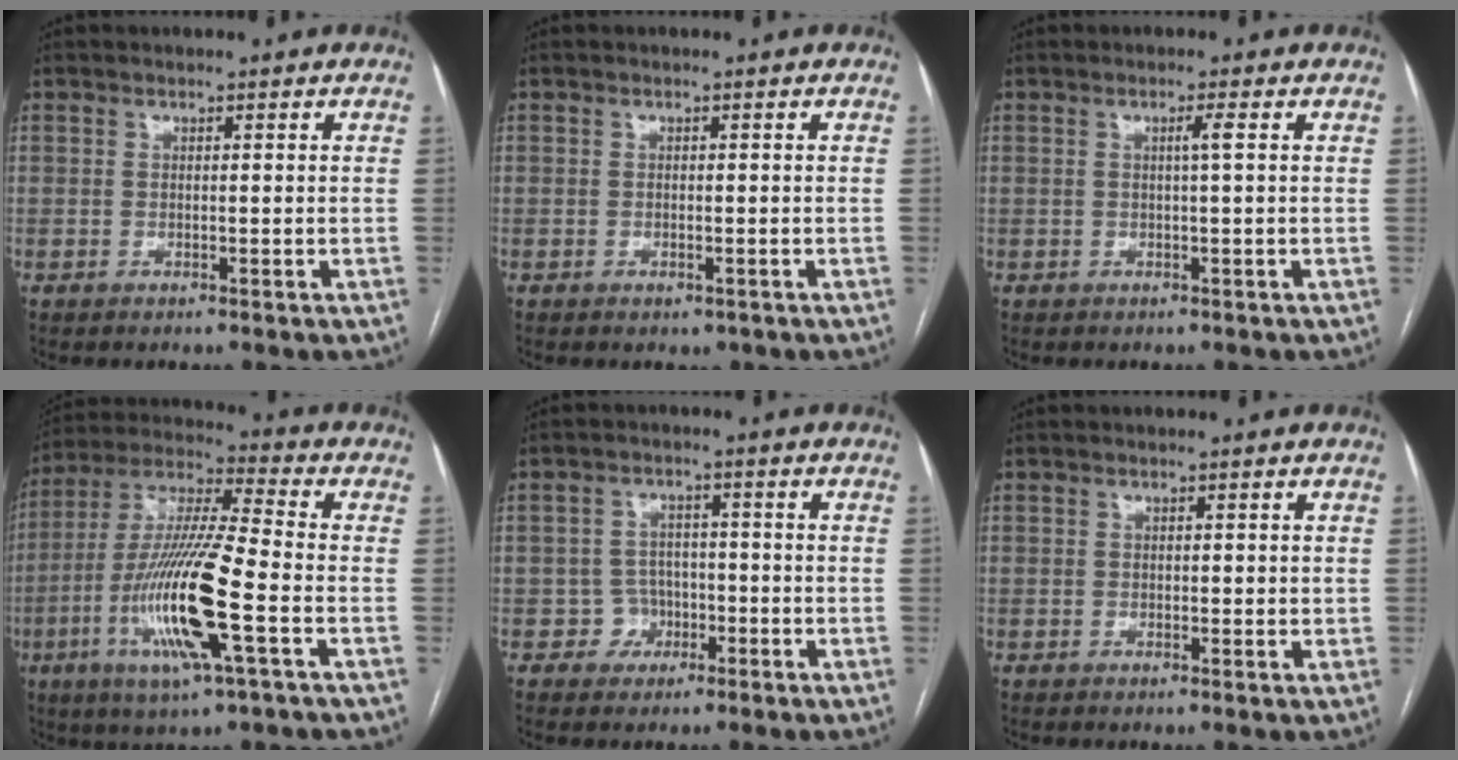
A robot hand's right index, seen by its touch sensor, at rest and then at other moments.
{"total": 1.1, "force": [-0.6, 0.7, 0.6], "torque": [-0.008, 0.000, -0.001]}
{"total": 1.4, "force": [0.2, -0.4, 1.3], "torque": [-0.020, 0.004, 0.004]}
{"total": 17.1, "force": [-5.1, 1.0, 16.3], "torque": [-0.333, -0.012, -0.095]}
{"total": 3.7, "force": [-1.4, 3.4, 0.1], "torque": [0.012, 0.015, -0.022]}
{"total": 1.3, "force": [0.3, 0.7, 1.0], "torque": [-0.012, -0.001, 0.004]}